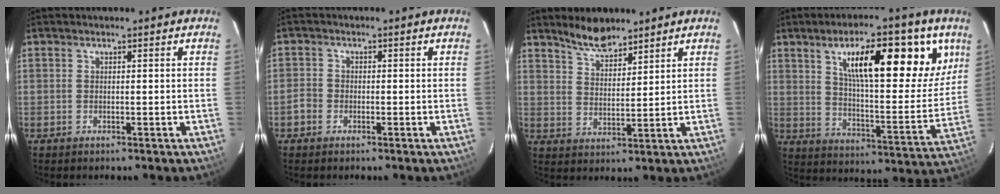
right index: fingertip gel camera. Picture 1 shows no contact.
{"total": 2.6, "force": [-1.5, 2.0, 0.5], "torque": [-0.012, 0.005, -0.031]}
{"total": 6.5, "force": [5.6, 2.0, 2.7], "torque": [-0.046, 0.000, 0.102]}
{"total": 22.2, "force": [11.4, 7.4, 17.6], "torque": [-0.249, 0.015, 0.182]}